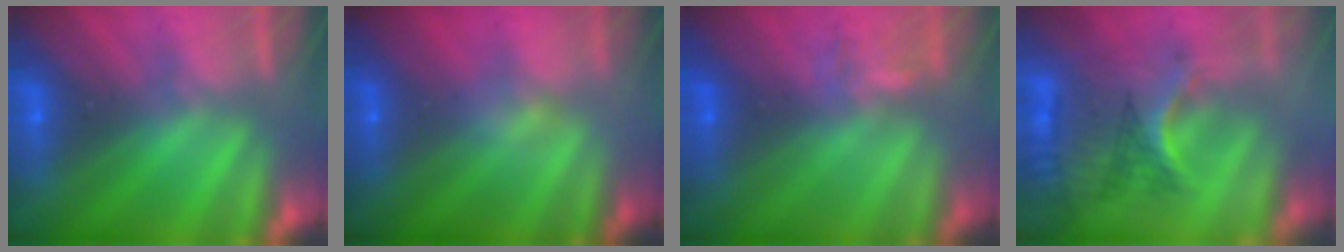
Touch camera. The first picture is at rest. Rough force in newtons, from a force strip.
{"total": 2.4}
{"total": 4.0}
{"total": 2.9}